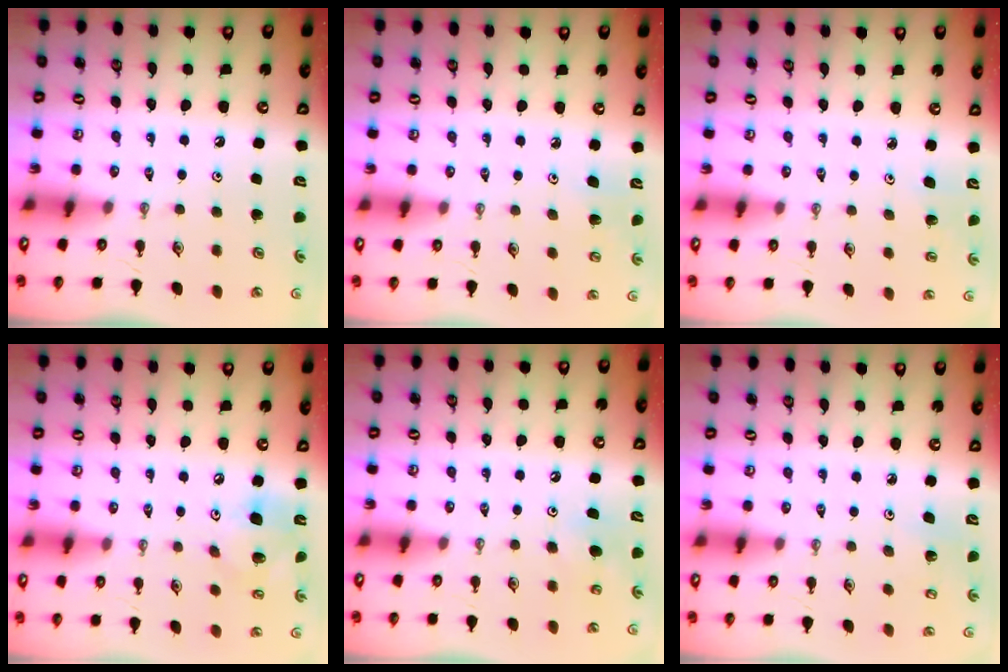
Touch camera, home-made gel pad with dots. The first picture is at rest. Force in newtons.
{"total": 4.3, "press": 4.1, "slide": 1.0}
{"total": 2.8, "press": 2.6, "slide": 1.2}
{"total": 12.8, "press": 12.4, "slide": 2.8}
{"total": 5.8, "press": 5.7, "slide": 1.0}
{"total": 3.0, "press": 3.0, "slide": 0.5}